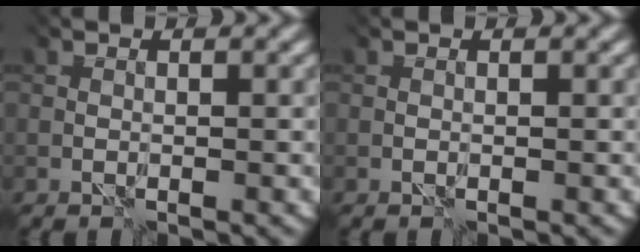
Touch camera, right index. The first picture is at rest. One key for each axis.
{"total": 0.0}